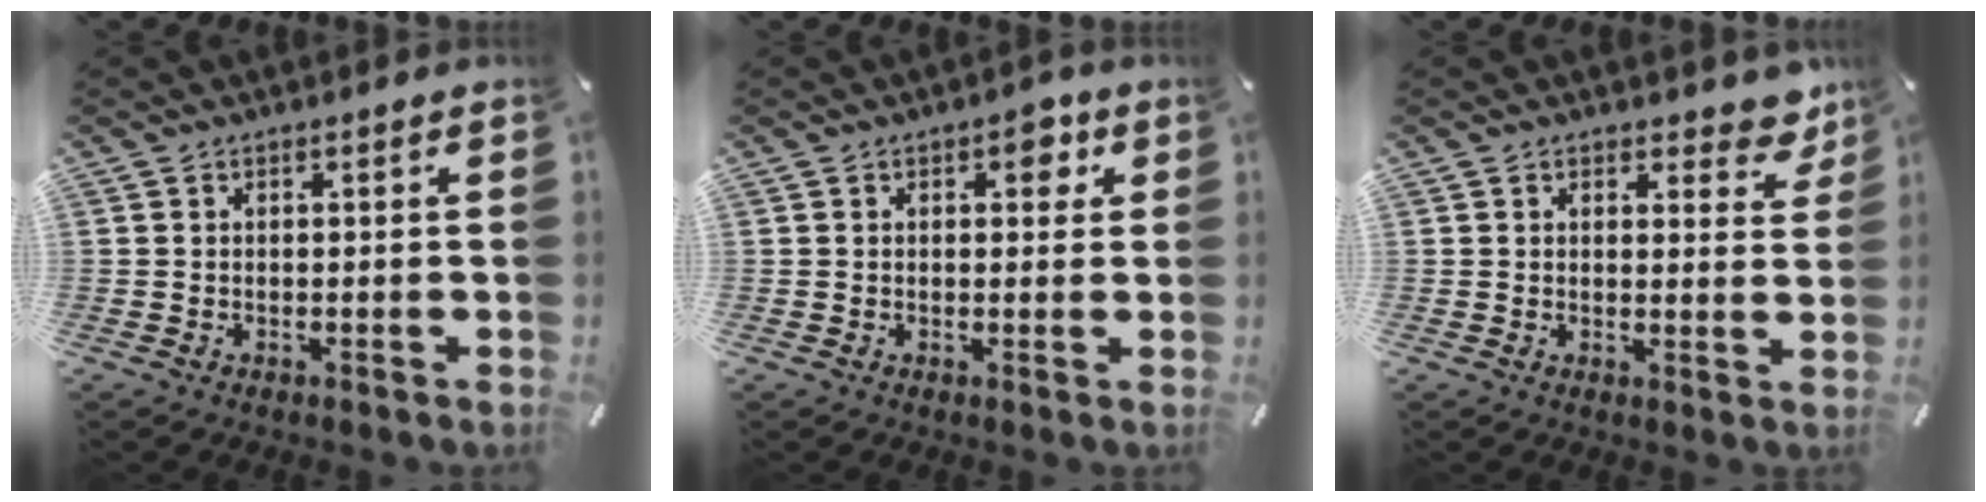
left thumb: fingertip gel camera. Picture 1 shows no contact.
{"total": 4.3, "force": [1.7, 2.4, 3.2], "torque": [-0.030, -0.007, 0.017]}
{"total": 4.7, "force": [3.3, 2.6, 2.0], "torque": [-0.008, -0.022, 0.052]}